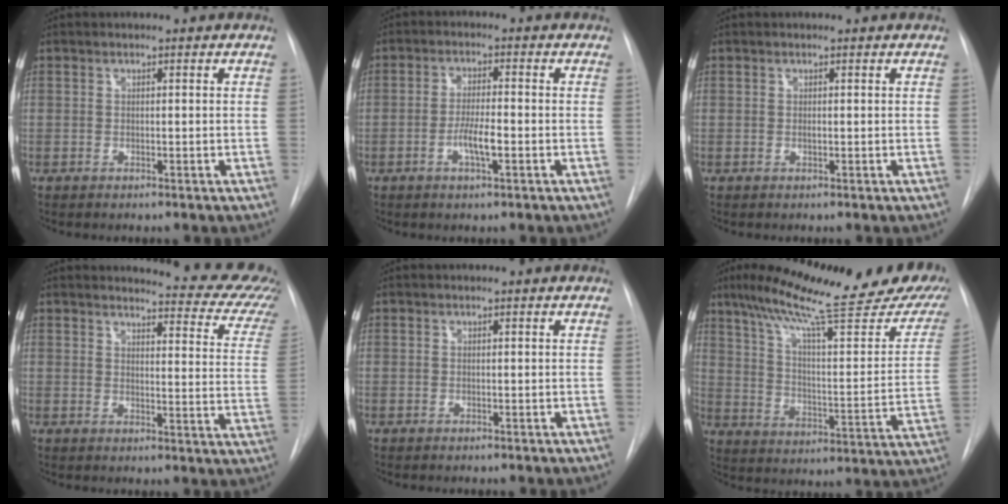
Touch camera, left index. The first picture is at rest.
{"total": 4.3, "force": [-2.2, 0.6, 3.7], "torque": [-0.069, -0.006, -0.040]}
{"total": 0.7, "force": [-0.7, 0.1, 0.2], "torque": [-0.006, -0.005, -0.014]}
{"total": 15.8, "force": [15.1, 2.5, 4.0], "torque": [-0.020, -0.101, 0.131]}
{"total": 0.0}
{"total": 26.6, "force": [19.7, 3.6, 17.4], "torque": [-0.259, -0.011, 0.265]}